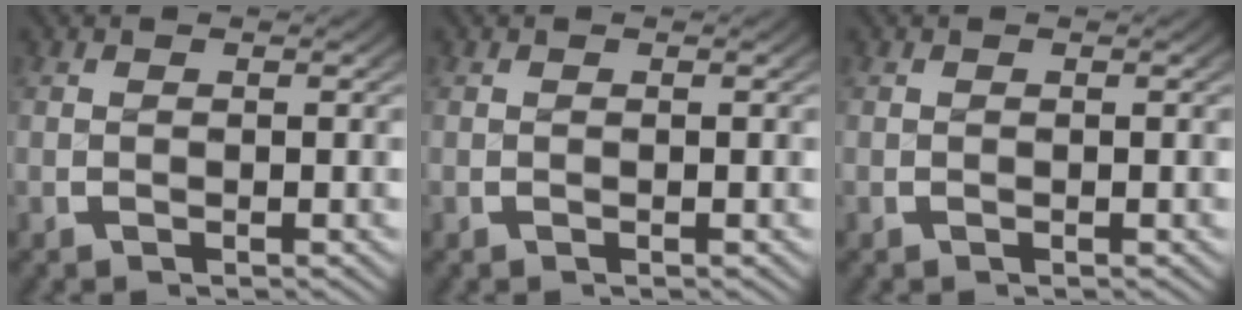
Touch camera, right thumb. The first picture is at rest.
{"total": 0.0}
{"total": 0.0}